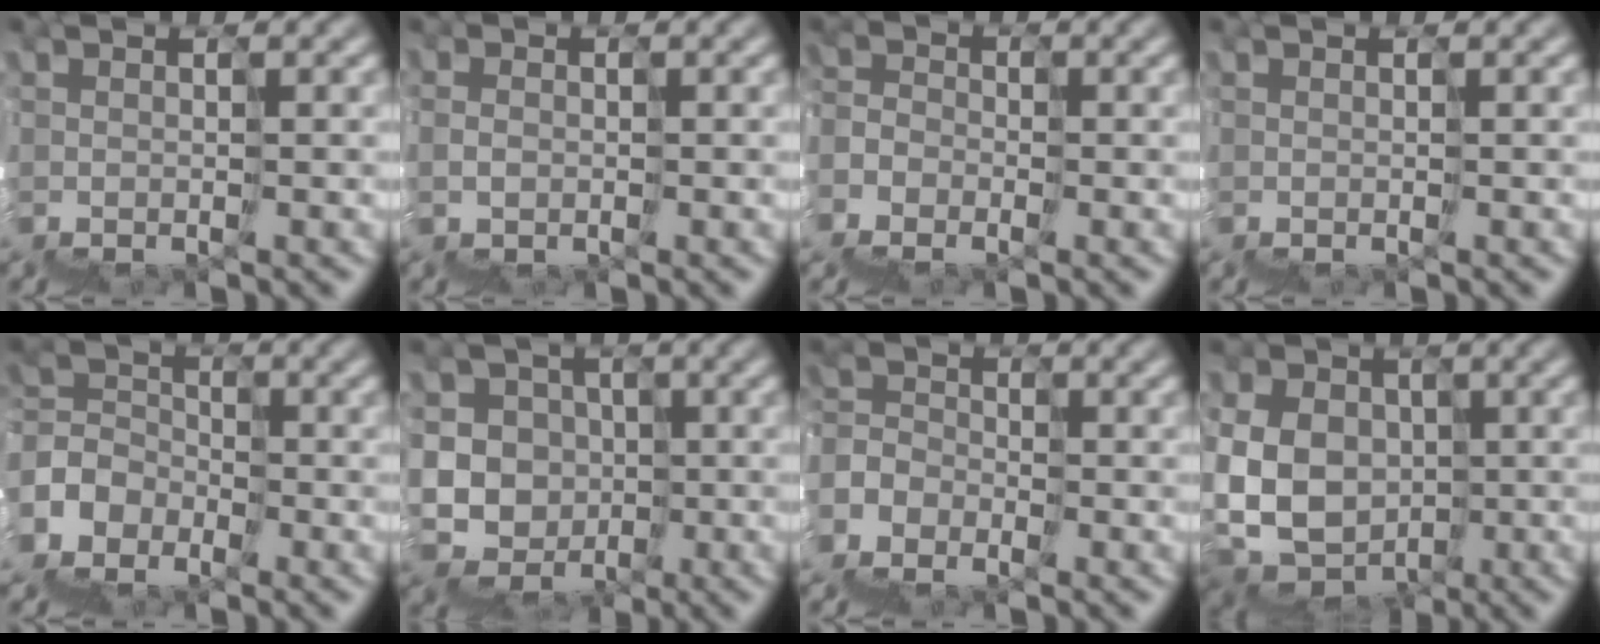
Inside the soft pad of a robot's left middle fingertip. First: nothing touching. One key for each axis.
{"total": 1.3, "fx": -0.9, "fy": 0.9, "fz": -0.3, "tx": 0.011, "ty": -0.006, "tz": -0.016}
{"total": 5.6, "fx": -4.9, "fy": 2.3, "fz": -1.4, "tx": 0.031, "ty": -0.008, "tz": -0.072}
{"total": 0.0}
{"total": 5.7, "fx": -4.5, "fy": 2.8, "fz": -2.1, "tx": 0.047, "ty": 0.007, "tz": -0.092}
{"total": 7.6, "fx": -1.4, "fy": 7.5, "fz": 0.6, "tx": 0.007, "ty": 0.026, "tz": -0.057}
{"total": 6.6, "fx": -5.8, "fy": 2.5, "fz": -1.8, "tx": 0.034, "ty": -0.006, "tz": -0.094}
{"total": 5.8, "fx": -0.4, "fy": 5.3, "fz": 2.2, "tx": -0.011, "ty": 0.013, "tz": -0.008}